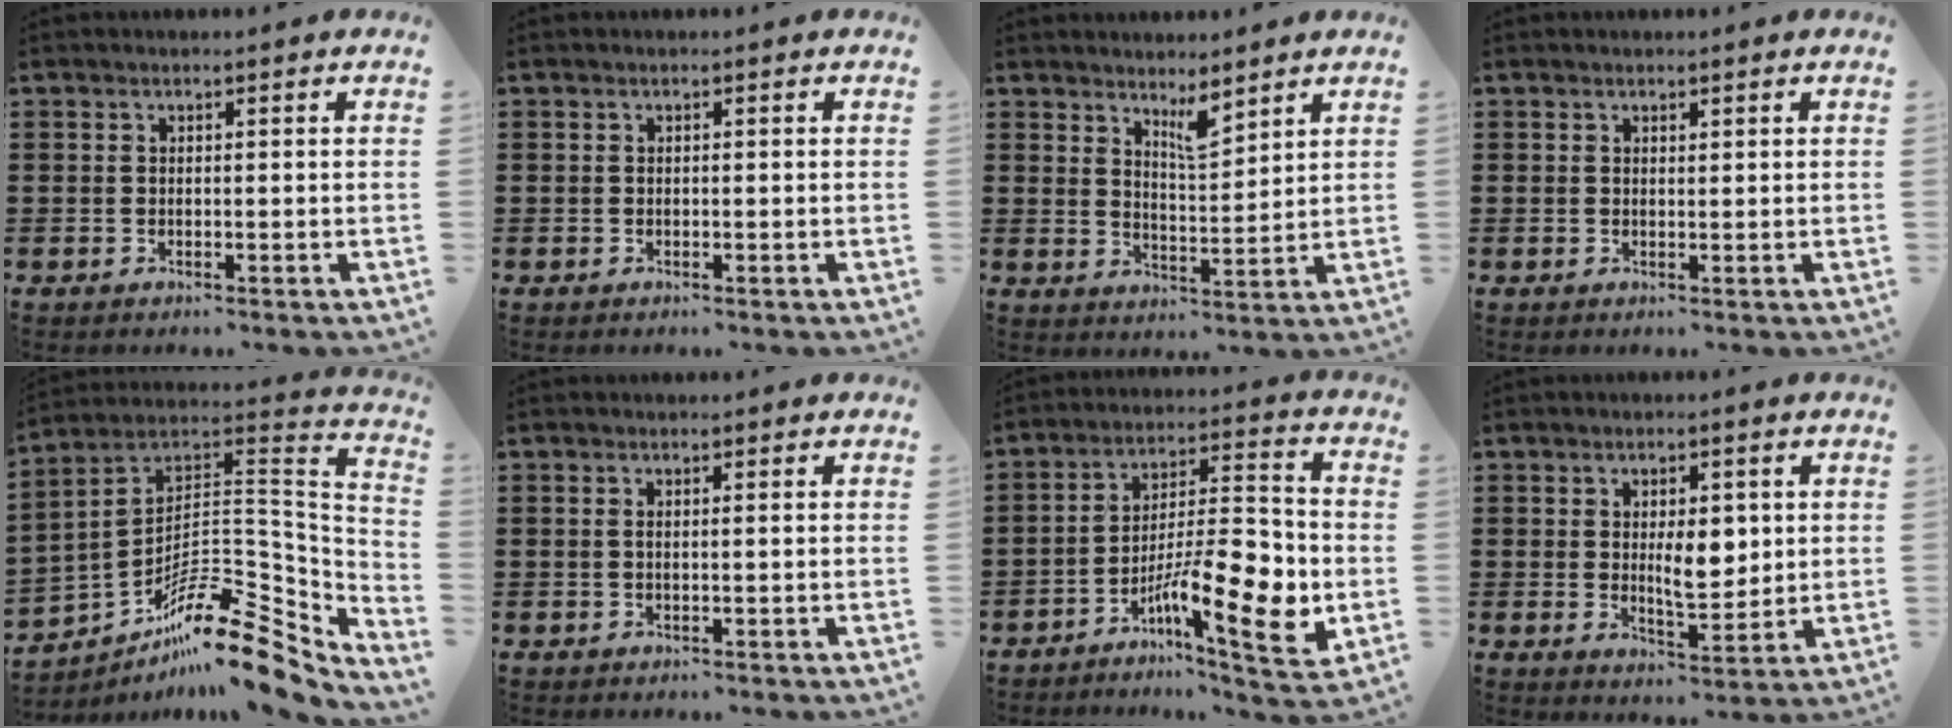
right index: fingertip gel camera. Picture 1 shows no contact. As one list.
[{"total": 0.0}, {"total": 4.6, "force": [4.0, 0.9, 2.2], "torque": [-0.036, -0.012, 0.067]}, {"total": 0.6, "force": [0.5, 0.3, 0.1], "torque": [-0.003, 0.002, 0.010]}, {"total": 14.0, "force": [-10.2, 4.0, 8.8], "torque": [-0.137, 0.011, -0.191]}, {"total": 0.7, "force": [0.1, 0.0, 0.7], "torque": [-0.014, -0.002, 0.002]}, {"total": 13.4, "force": [-5.1, 3.9, 11.7], "torque": [-0.186, -0.004, -0.090]}, {"total": 6.5, "force": [0.9, 2.9, 5.7], "torque": [-0.082, -0.005, 0.007]}]